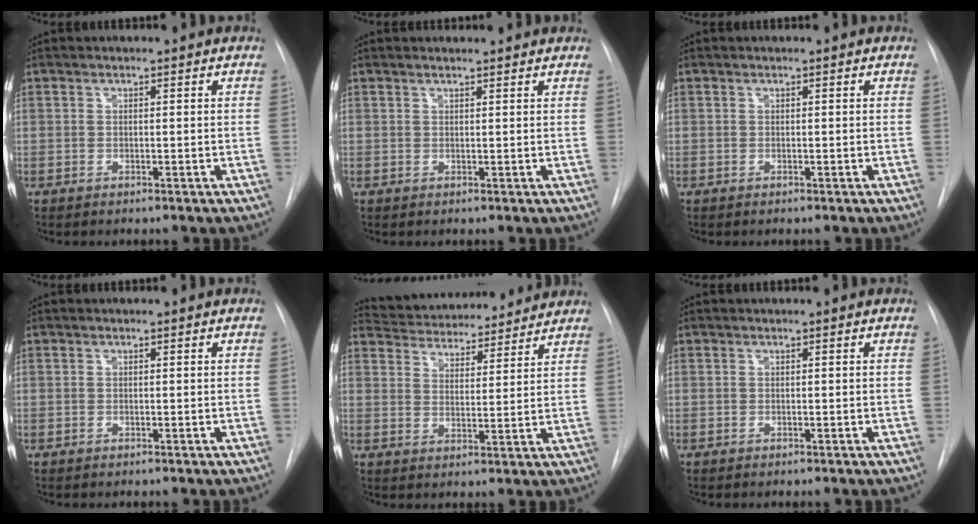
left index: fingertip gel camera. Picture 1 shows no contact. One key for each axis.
{"total": 2.7, "fx": 2.7, "fy": 0.3, "fz": 0.6, "tx": -0.014, "ty": 0.016, "tz": 0.030}
{"total": 0.0}
{"total": 0.0}
{"total": 16.2, "fx": 15.2, "fy": 3.8, "fz": 4.0, "tx": -0.063, "ty": 0.020, "tz": 0.218}
{"total": 0.0}